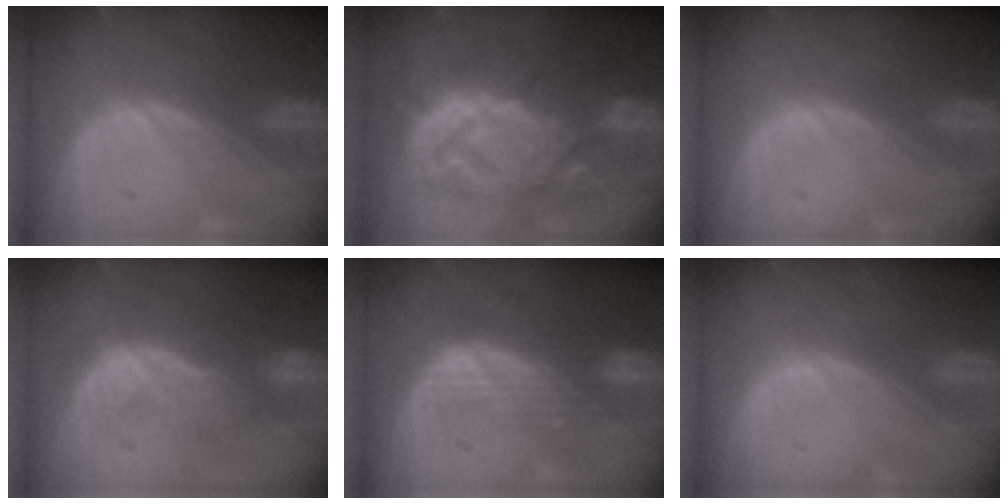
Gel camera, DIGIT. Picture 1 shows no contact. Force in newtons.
{"total": 13.9, "press": 13.8, "slide": 1.3}
{"total": 0.0}
{"total": 8.0, "press": 7.9, "slide": 1.1}
{"total": 7.5, "press": 6.9, "slide": 2.8}
{"total": 0.0}